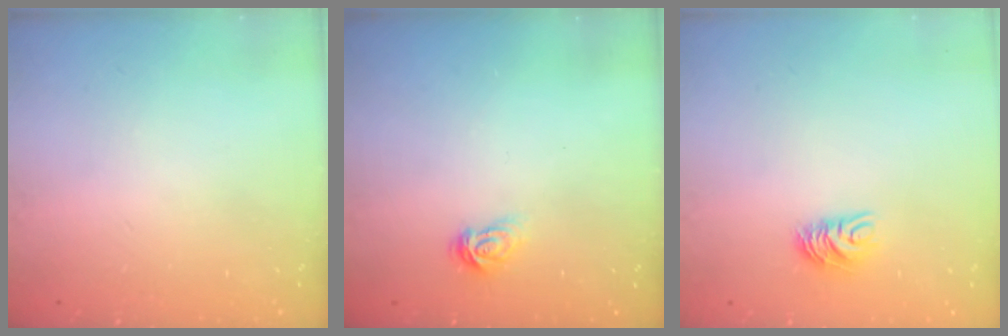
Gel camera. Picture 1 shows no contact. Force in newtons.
{"total": 3.9, "press": 3.8, "slide": 0.5}
{"total": 6.8, "press": 6.8, "slide": 0.5}